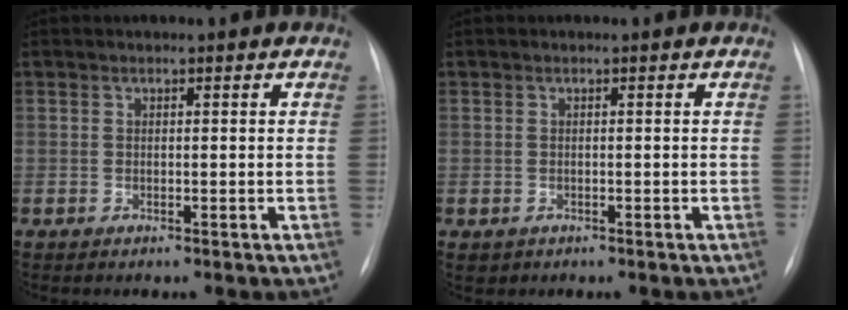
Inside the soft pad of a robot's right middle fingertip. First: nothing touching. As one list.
[{"total": 0.9, "force": [-0.4, 0.8, 0.2], "torque": [-0.009, 0.002, 0.002]}]